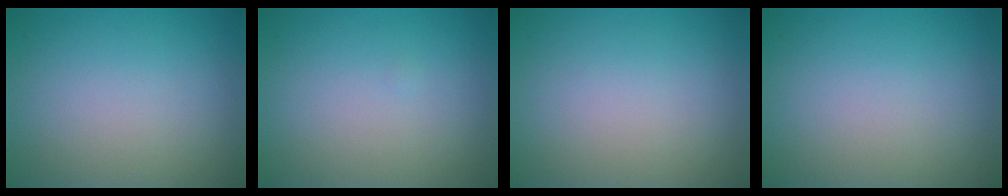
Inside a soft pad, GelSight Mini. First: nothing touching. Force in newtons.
{"total": 0.0}
{"total": 0.0}
{"total": 0.0}